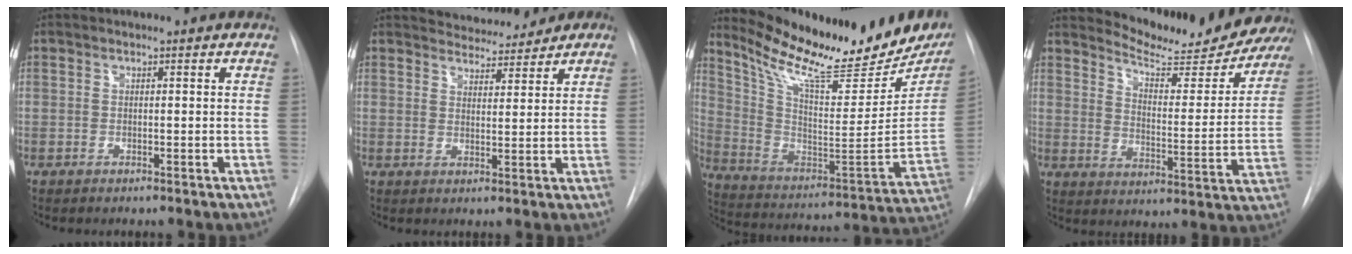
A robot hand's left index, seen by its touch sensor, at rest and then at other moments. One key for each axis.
{"total": 6.4, "fx": 6.0, "fy": 1.9, "fz": 1.1, "tx": -0.015, "ty": 0.000, "tz": 0.082}
{"total": 25.9, "fx": 21.3, "fy": 6.1, "fz": 13.4, "tx": -0.220, "ty": -0.047, "tz": 0.312}
{"total": 15.7, "fx": 15.2, "fy": 1.5, "fz": 3.7, "tx": -0.055, "ty": -0.071, "tz": 0.193}